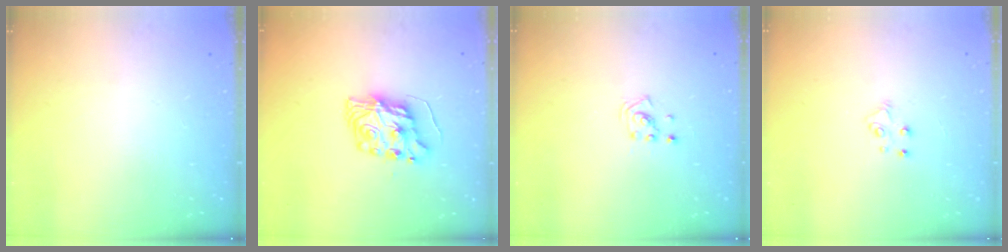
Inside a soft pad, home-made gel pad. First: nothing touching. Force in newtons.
{"total": 8.9, "press": 8.9, "slide": 0.9}
{"total": 1.9, "press": 1.9, "slide": 0.1}
{"total": 4.0, "press": 4.0, "slide": 0.2}